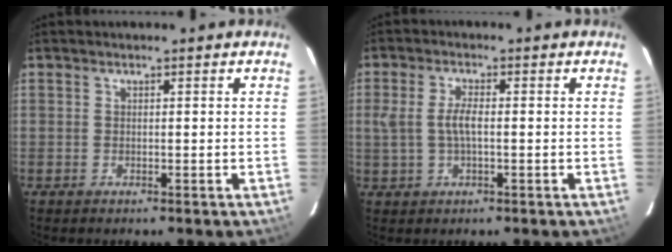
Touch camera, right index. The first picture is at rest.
{"total": 4.5, "force": [-0.2, 1.7, 4.2], "torque": [-0.083, 0.002, 0.001]}